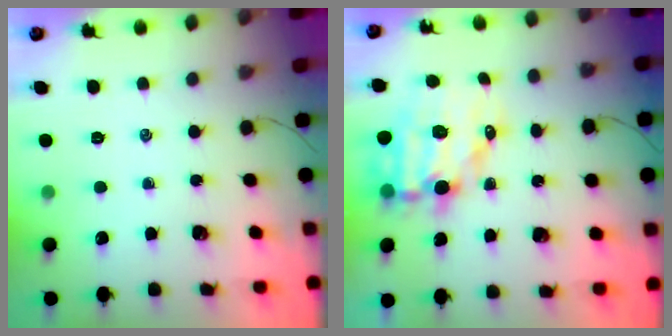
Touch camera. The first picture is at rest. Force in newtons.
{"total": 12.6, "press": 12.2, "slide": 3.1}